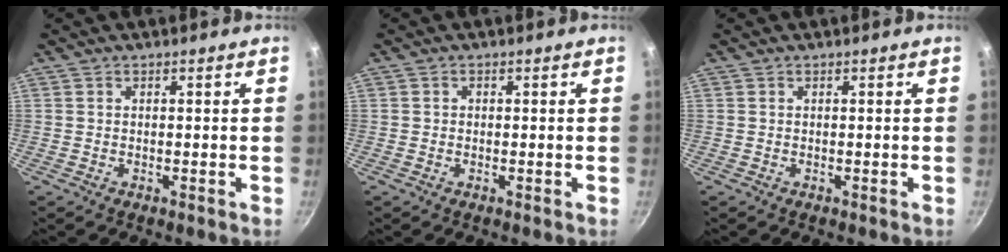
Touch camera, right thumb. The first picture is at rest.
{"total": 0.7, "force": [-0.1, 0.6, 0.2], "torque": [-0.002, 0.003, -0.002]}
{"total": 0.0}